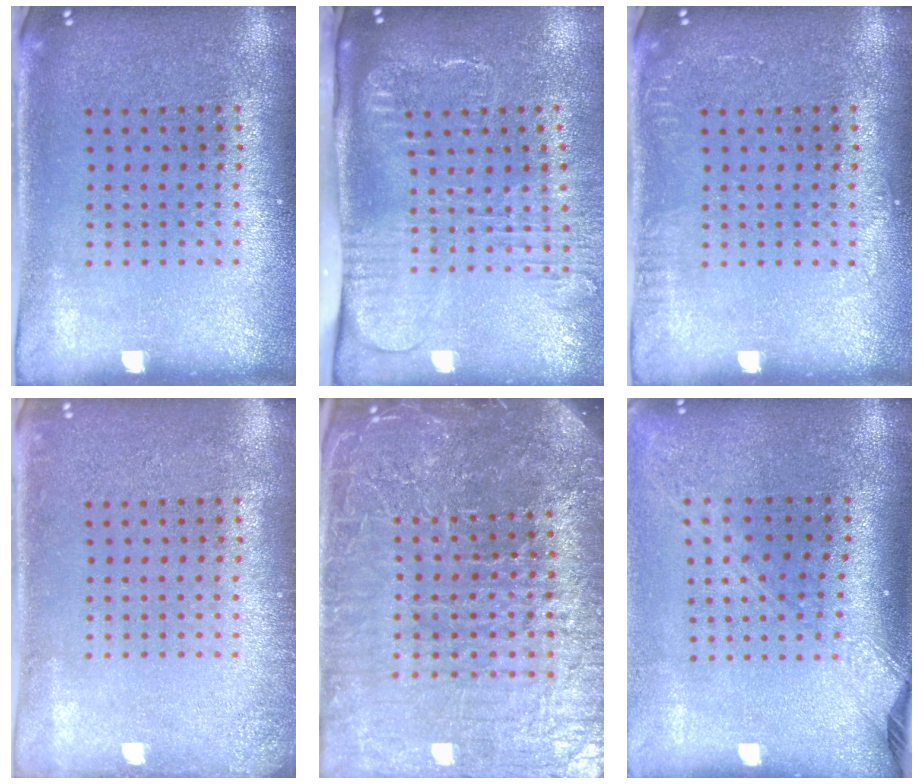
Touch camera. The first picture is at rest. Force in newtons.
{"total": 2.6, "press": 2.0, "slide": 1.7}
{"total": 1.0, "press": 0.9, "slide": 0.1}
{"total": 1.1, "press": 1.1, "slide": 0.1}
{"total": 6.5, "press": 5.7, "slide": 3.1}
{"total": 2.2, "press": 1.6, "slide": 1.5}